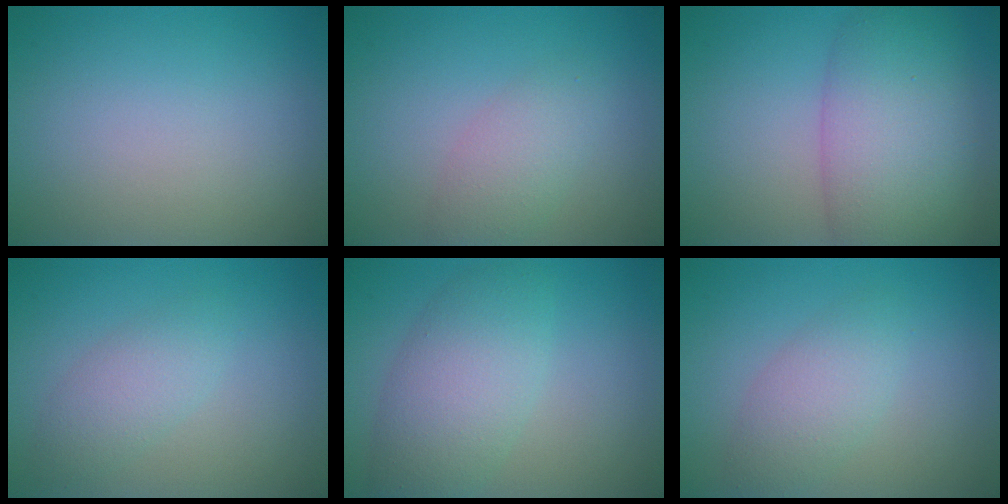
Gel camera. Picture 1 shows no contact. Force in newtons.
{"total": 2.7, "press": 2.7, "slide": 0.1}
{"total": 8.2, "press": 8.2, "slide": 0.3}
{"total": 2.5, "press": 2.5, "slide": 0.0}
{"total": 5.5, "press": 5.5, "slide": 0.2}
{"total": 3.0, "press": 3.0, "slide": 0.0}